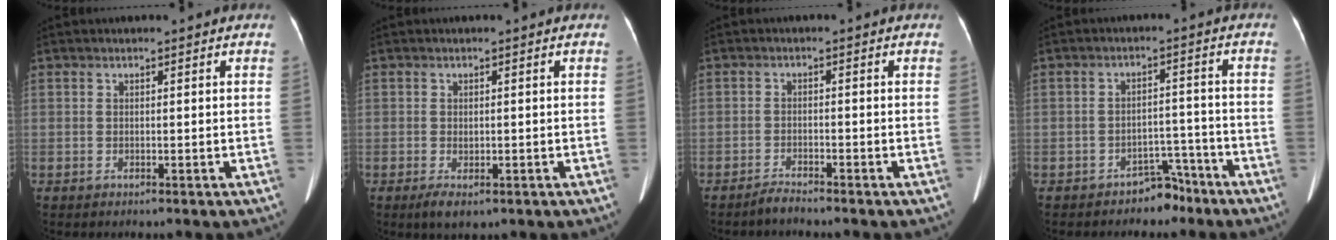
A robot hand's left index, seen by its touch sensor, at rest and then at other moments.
{"total": 2.8, "force": [-1.4, 1.3, 2.1], "torque": [-0.045, -0.005, -0.015]}
{"total": 2.0, "force": [-2.0, -0.1, 0.3], "torque": [-0.013, -0.007, -0.036]}
{"total": 4.4, "force": [-3.7, 2.3, 0.9], "torque": [-0.011, 0.018, -0.049]}